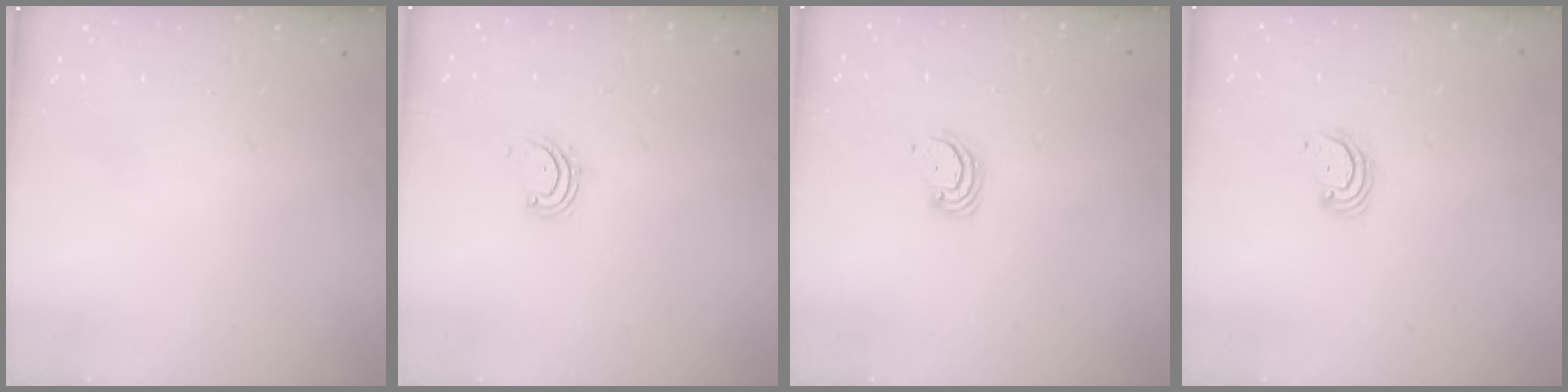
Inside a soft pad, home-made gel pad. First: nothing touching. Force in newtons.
{"total": 2.6, "press": 2.6, "slide": 0.3}
{"total": 3.5, "press": 3.5, "slide": 0.3}
{"total": 2.8, "press": 2.8, "slide": 0.2}